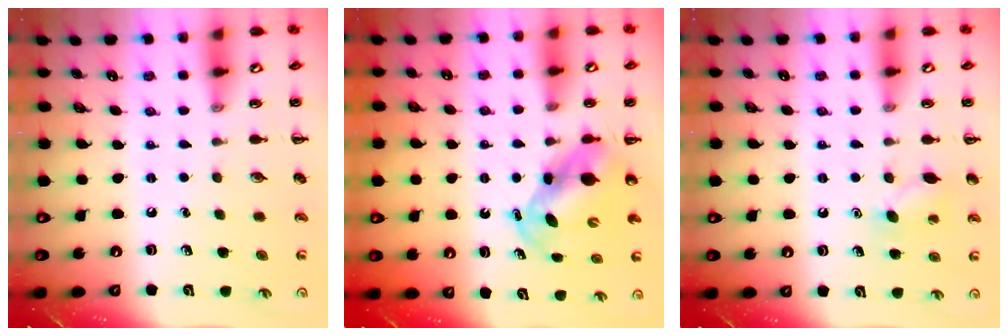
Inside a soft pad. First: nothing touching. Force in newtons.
{"total": 5.6, "press": 5.5, "slide": 0.9}
{"total": 7.2, "press": 7.0, "slide": 1.9}